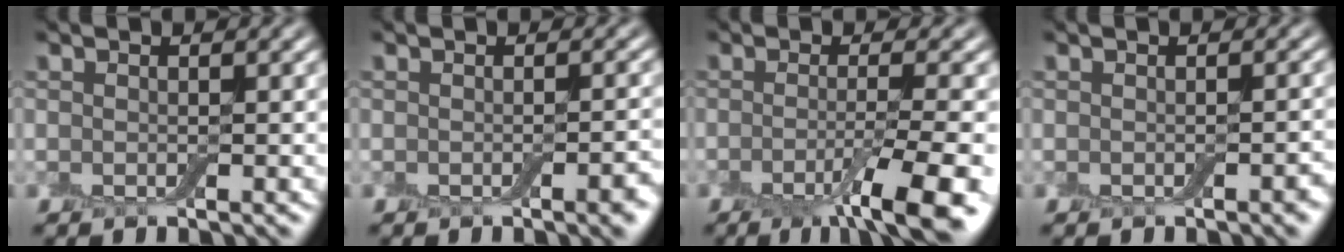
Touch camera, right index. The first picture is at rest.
{"total": 2.1, "force": [-0.9, 0.4, 1.9], "torque": [-0.020, 0.001, -0.012]}
{"total": 7.0, "force": [-3.2, 1.2, 6.2], "torque": [-0.084, -0.006, -0.055]}
{"total": 1.0, "force": [-0.6, 0.1, 0.8], "torque": [-0.011, 0.001, -0.006]}